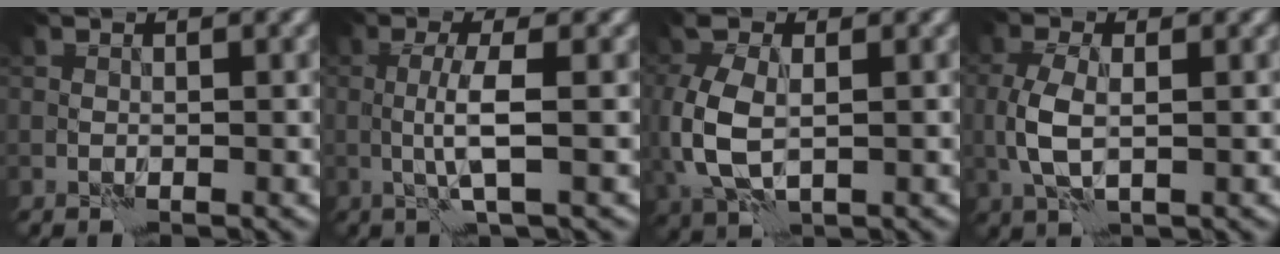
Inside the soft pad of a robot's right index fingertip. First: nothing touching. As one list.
[{"total": 3.2, "force": [0.1, 0.1, 3.2], "torque": [-0.064, -0.003, 0.001]}, {"total": 6.4, "force": [0.2, 3.9, 5.1], "torque": [-0.133, -0.006, 0.007]}, {"total": 3.5, "force": [0.2, 1.7, 3.0], "torque": [-0.077, -0.004, 0.005]}]